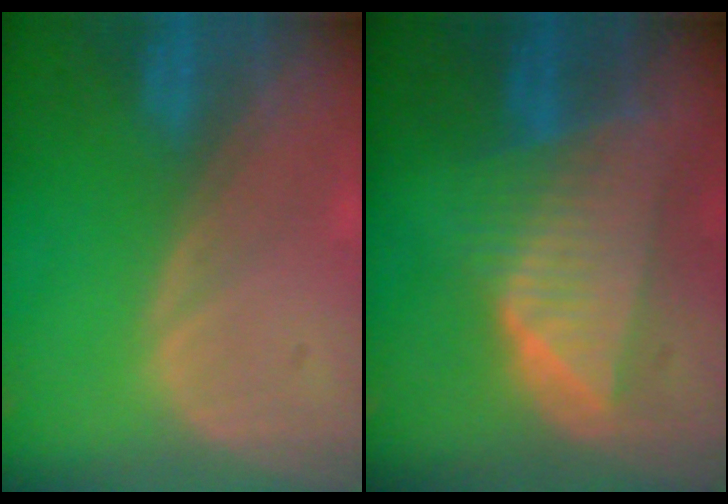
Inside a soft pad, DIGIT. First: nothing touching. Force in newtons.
{"total": 8.4, "press": 7.6, "slide": 3.7}